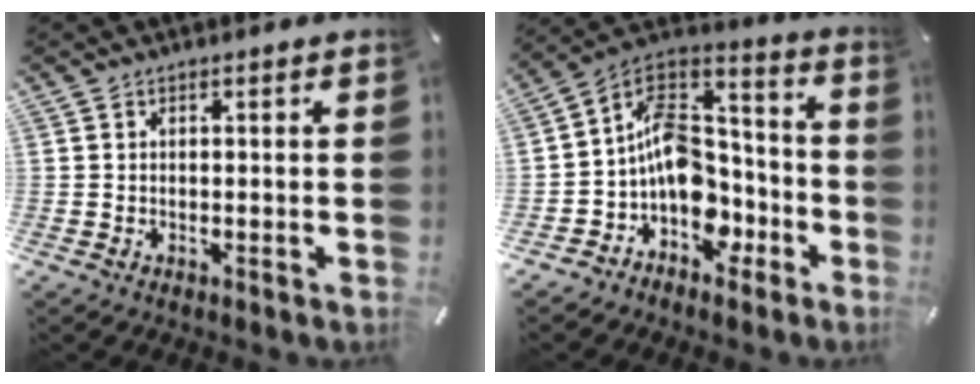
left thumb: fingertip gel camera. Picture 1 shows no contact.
{"total": 13.2, "force": [-3.0, 10.9, 6.8], "torque": [-0.107, 0.012, -0.047]}